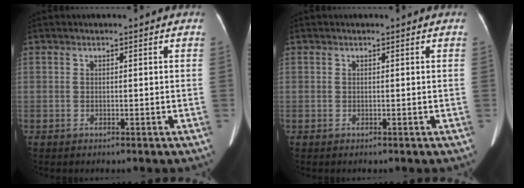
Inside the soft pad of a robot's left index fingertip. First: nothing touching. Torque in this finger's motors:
{"motor_torque": [0.00, 0.00, 0.00, 0.00]}